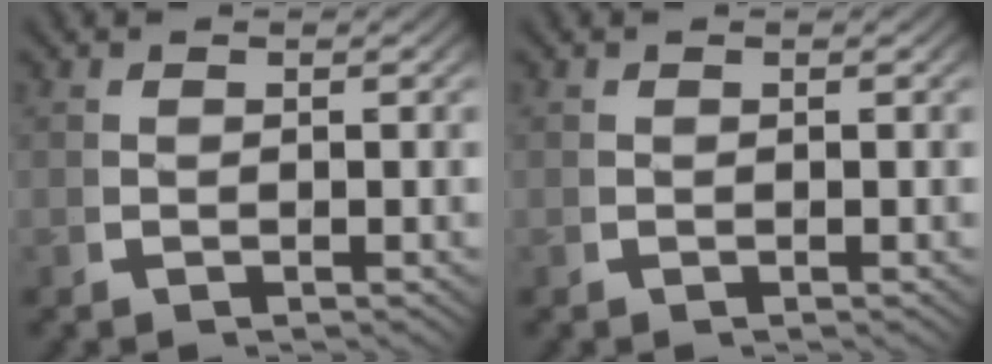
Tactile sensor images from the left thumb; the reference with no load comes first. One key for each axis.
{"total": 0.0}